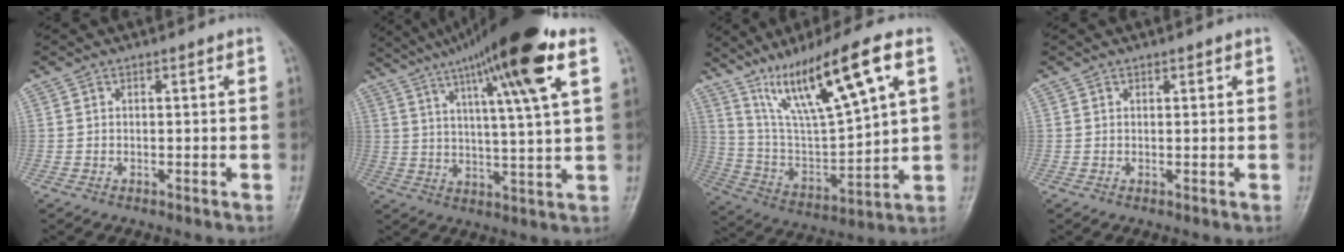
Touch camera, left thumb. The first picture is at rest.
{"total": 20.1, "force": [10.9, 1.7, 16.9], "torque": [-0.268, -0.010, 0.172]}
{"total": 19.4, "force": [10.0, 3.7, 16.3], "torque": [-0.276, -0.027, 0.193]}
{"total": 0.8, "force": [0.5, 0.5, 0.5], "torque": [0.003, -0.002, 0.005]}